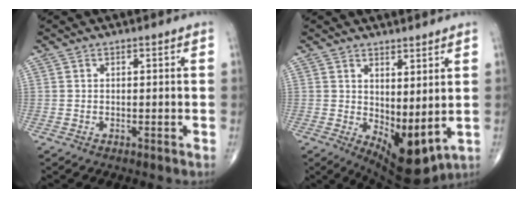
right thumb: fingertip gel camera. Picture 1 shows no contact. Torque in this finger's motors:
{"motor_torque": [-0.39, 0.68, -0.08, -0.06, 0.13]}